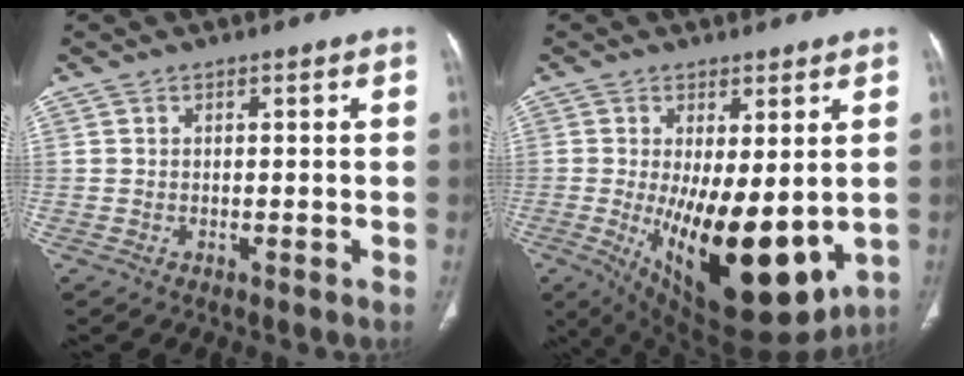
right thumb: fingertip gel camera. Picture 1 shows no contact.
{"total": 19.2, "force": [-2.8, 7.9, 17.2], "torque": [-0.259, -0.037, -0.012]}